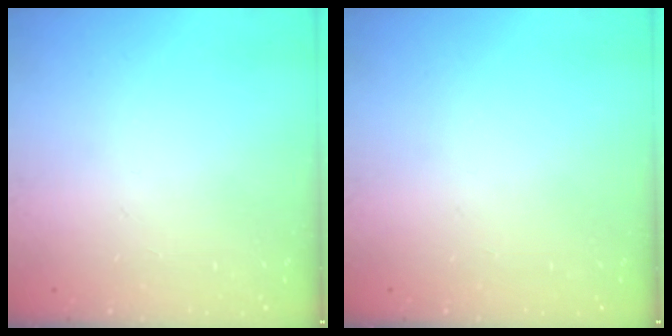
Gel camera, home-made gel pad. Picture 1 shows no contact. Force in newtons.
{"total": 0.0}